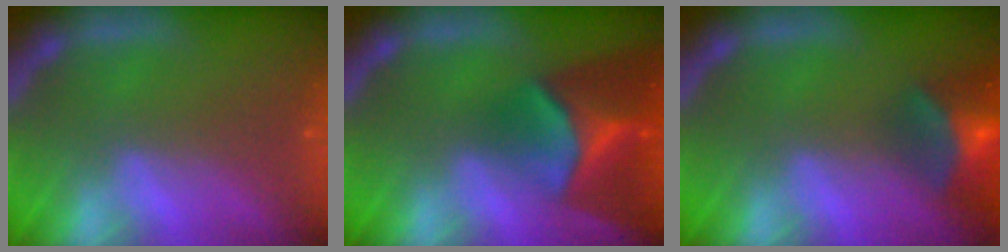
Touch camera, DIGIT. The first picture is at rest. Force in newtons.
{"total": 9.4}
{"total": 7.5}